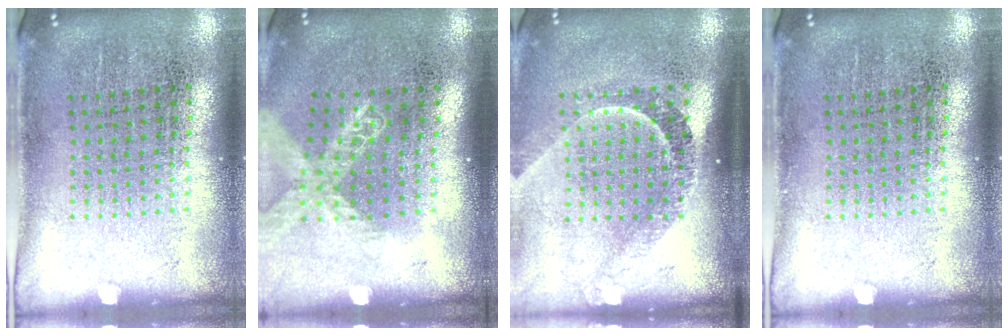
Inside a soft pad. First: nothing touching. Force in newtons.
{"total": 1.5, "press": 1.2, "slide": 0.8}
{"total": 2.2, "press": 1.5, "slide": 1.5}
{"total": 0.0}